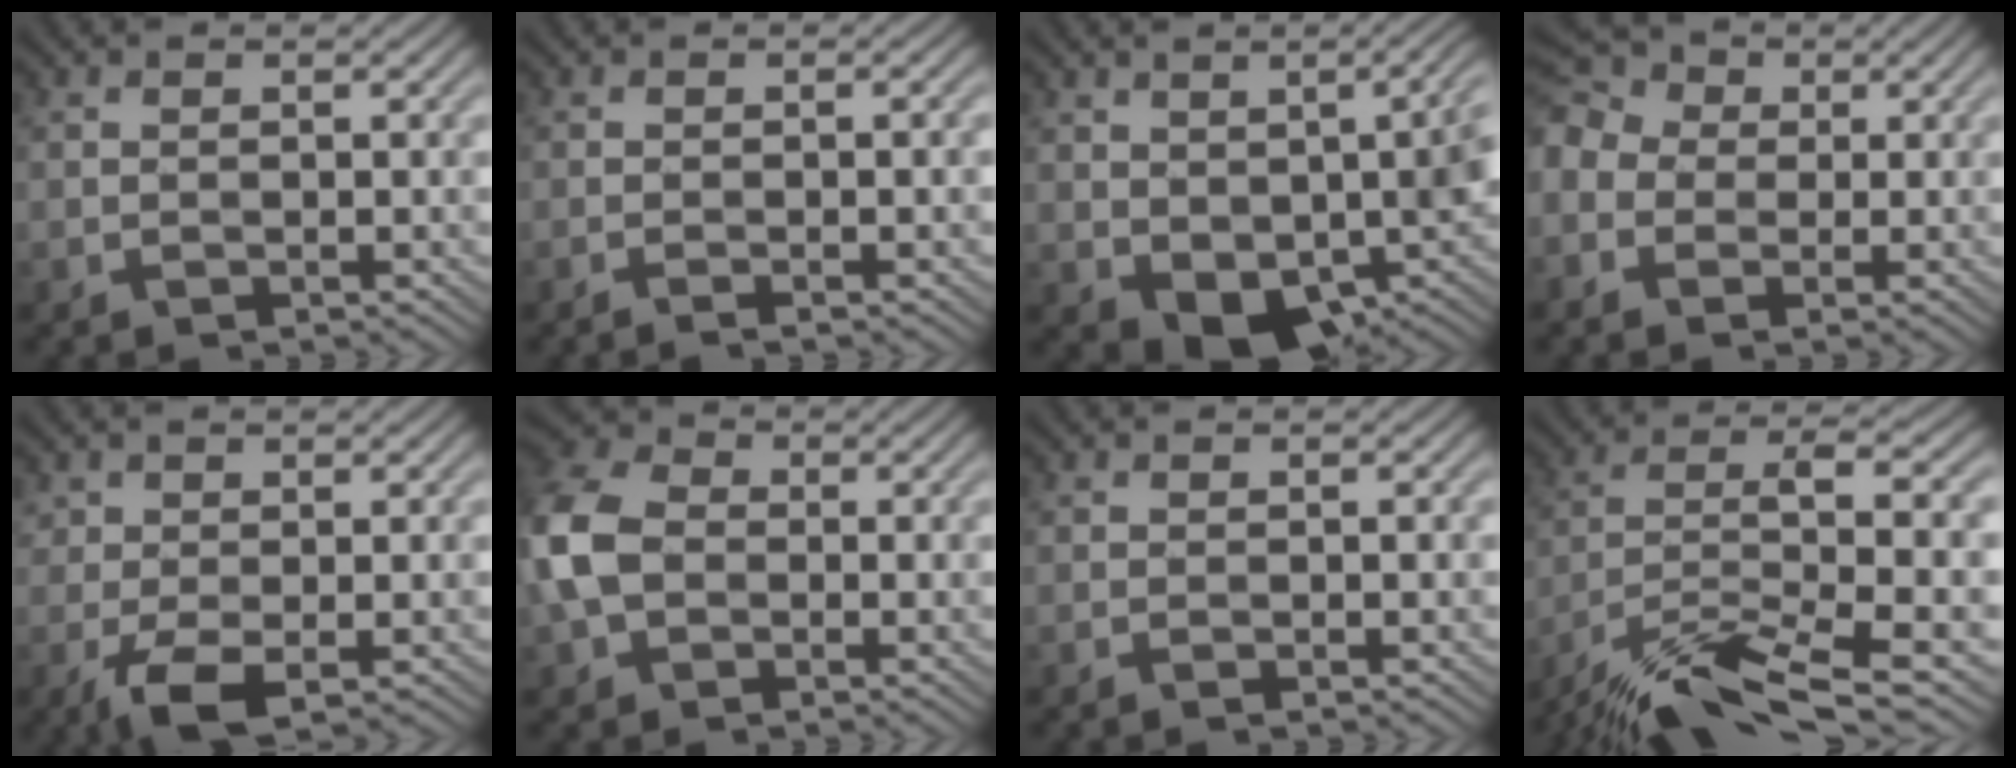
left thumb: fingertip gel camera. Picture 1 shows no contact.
{"total": 2.1, "force": [-0.8, 0.2, 1.9], "torque": [-0.023, 0.007, -0.022]}
{"total": 13.8, "force": [-2.9, 8.0, 10.8], "torque": [-0.163, -0.039, -0.021]}
{"total": 7.0, "force": [-0.8, 6.0, 3.6], "torque": [-0.119, 0.006, -0.032]}
{"total": 4.5, "force": [-1.8, 2.4, 3.3], "torque": [-0.078, -0.008, -0.033]}
{"total": 8.5, "force": [-0.8, 6.4, 5.6], "torque": [-0.166, 0.007, -0.031]}
{"total": 0.8, "force": [-0.3, 0.1, 0.8], "torque": [-0.011, -0.001, -0.005]}
{"total": 13.0, "force": [-8.7, 3.1, 9.2], "torque": [-0.164, -0.003, -0.158]}